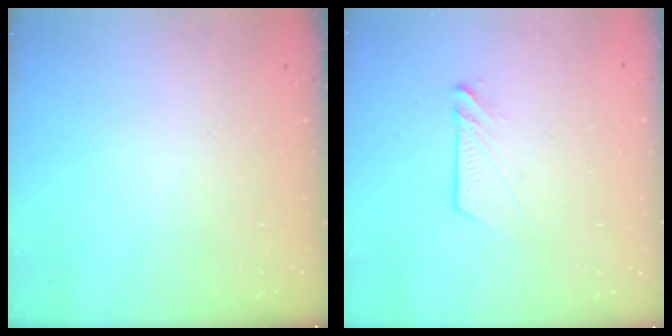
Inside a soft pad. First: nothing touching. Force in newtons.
{"total": 5.6, "press": 5.6, "slide": 0.3}